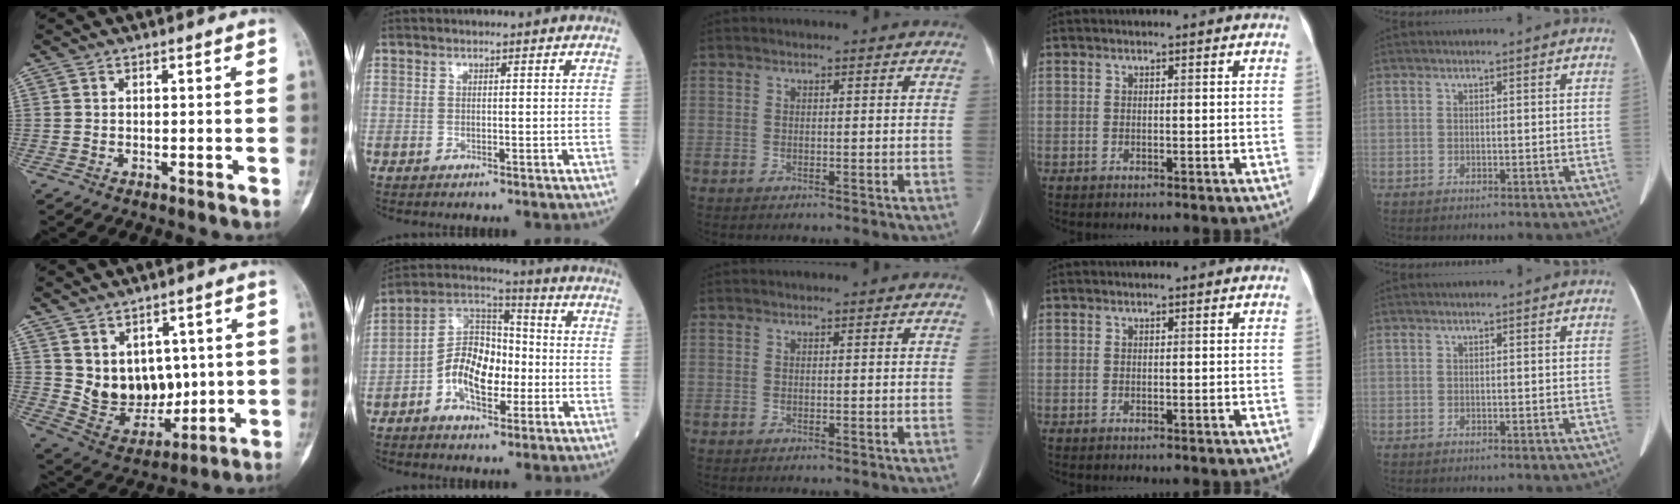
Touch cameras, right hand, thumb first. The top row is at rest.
{"thumb": {"total": 11.3, "force": [2.1, 8.8, 6.9], "torque": [-0.062, -0.024, 0.066]}, "index": {"total": 11.2, "force": [-3.1, 6.1, 8.9], "torque": [-0.171, 0.029, -0.060]}}